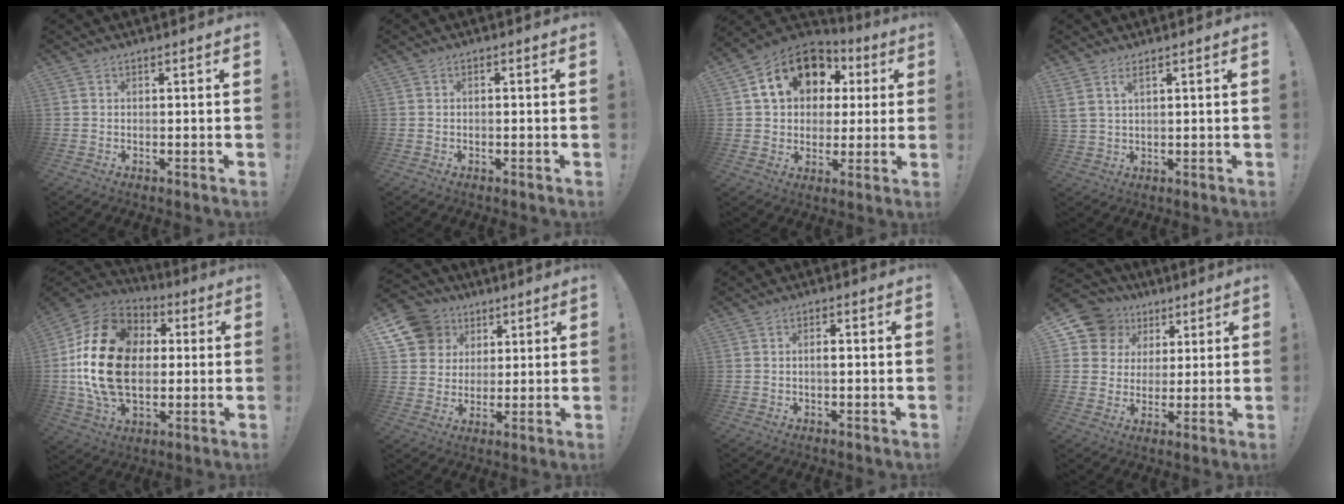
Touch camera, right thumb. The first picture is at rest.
{"total": 0.7, "force": [-0.6, -0.1, 0.5], "torque": [-0.010, 0.001, -0.010]}
{"total": 17.0, "force": [6.9, 12.4, 9.3], "torque": [-0.143, -0.019, 0.135]}
{"total": 3.3, "force": [2.0, 0.7, 2.5], "torque": [-0.053, -0.007, 0.039]}
{"total": 25.6, "force": [1.4, 17.6, 18.5], "torque": [-0.345, 0.012, 0.030]}
{"total": 12.6, "force": [5.4, 10.7, 3.8], "torque": [-0.051, -0.028, 0.113]}
{"total": 1.9, "force": [-0.4, 0.6, 1.8], "torque": [-0.028, 0.003, -0.009]}
{"total": 12.1, "force": [5.4, 10.3, 3.3], "torque": [-0.053, -0.029, 0.114]}